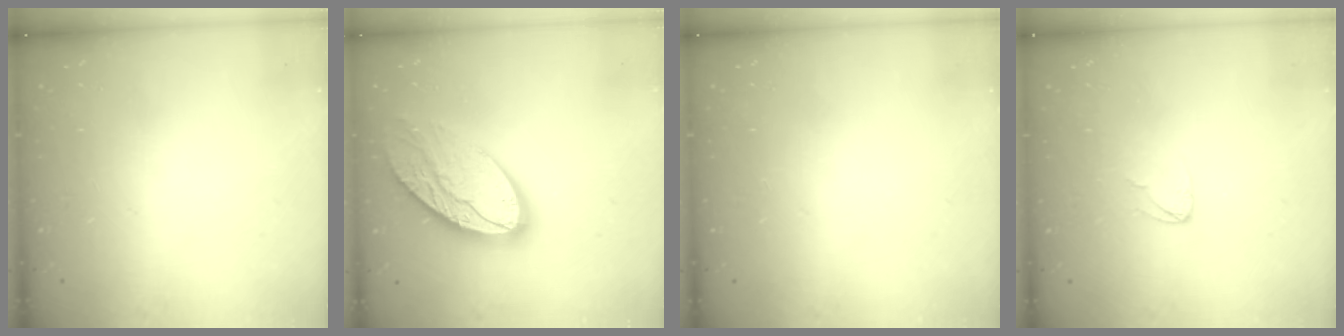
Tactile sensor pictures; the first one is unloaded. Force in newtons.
{"total": 14.9, "press": 14.9, "slide": 1.1}
{"total": 0.0}
{"total": 2.3, "press": 2.3, "slide": 0.1}